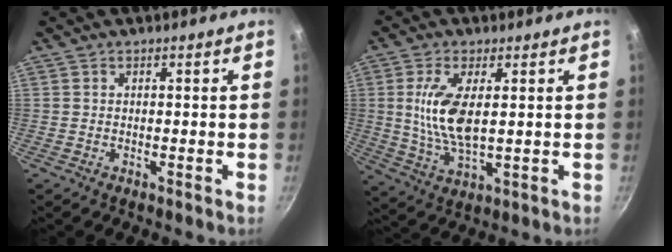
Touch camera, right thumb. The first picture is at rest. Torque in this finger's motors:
{"motor_torque": [0.63, 0.91, 1.50, 0.28, 0.47]}